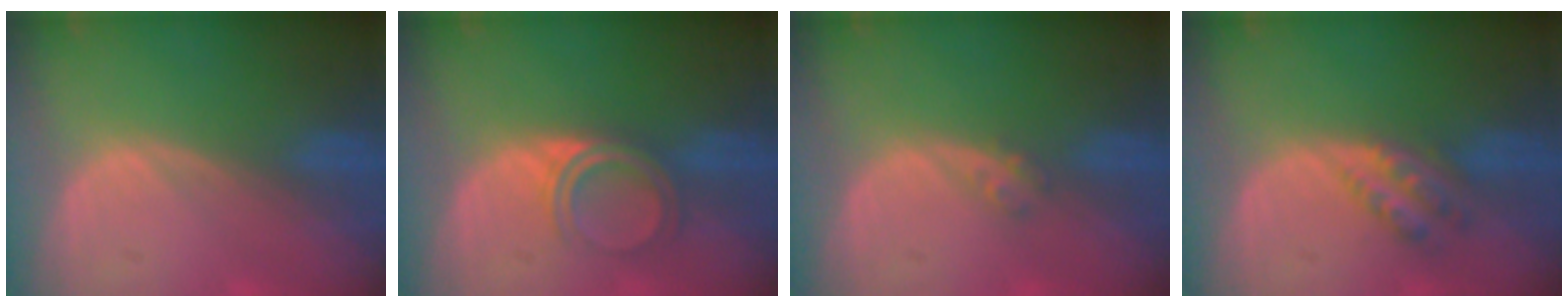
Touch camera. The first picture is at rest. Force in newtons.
{"total": 4.7, "press": 4.2, "slide": 2.2}
{"total": 1.6, "press": 1.4, "slide": 0.8}
{"total": 4.5, "press": 4.0, "slide": 2.0}